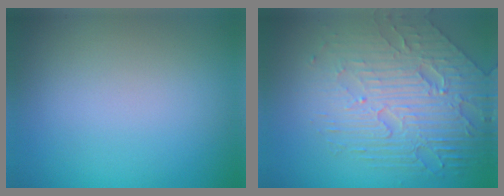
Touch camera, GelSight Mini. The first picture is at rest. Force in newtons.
{"total": 7.8, "press": 5.4, "slide": 5.6}